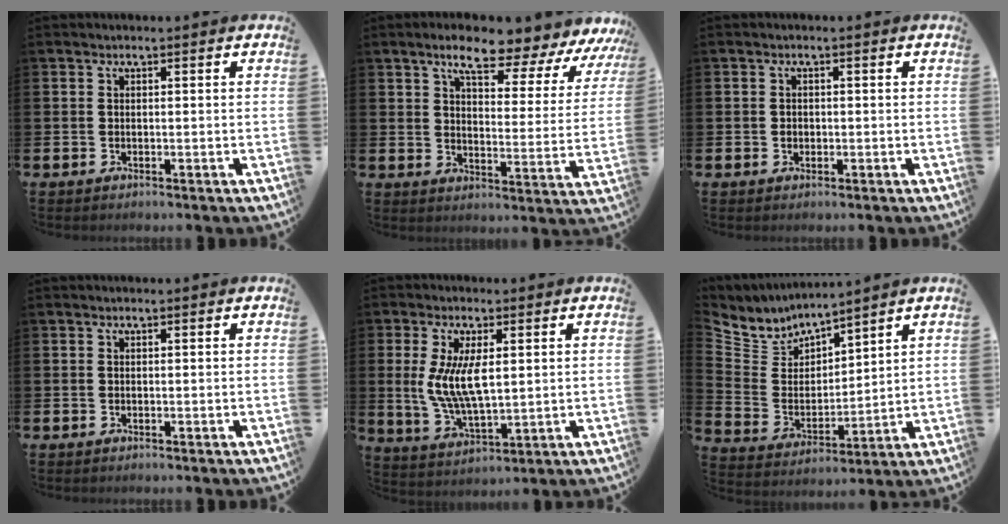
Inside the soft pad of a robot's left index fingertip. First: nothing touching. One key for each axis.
{"total": 9.1, "fx": 7.9, "fy": 2.0, "fz": 4.1, "tx": -0.085, "ty": -0.055, "tz": 0.128}
{"total": 0.9, "fx": 0.1, "fy": 0.8, "fz": 0.3, "tx": 0.004, "ty": 0.001, "tz": -0.003}
{"total": 0.0}
{"total": 7.1, "fx": 1.7, "fy": 3.0, "fz": 6.2, "tx": -0.129, "ty": 0.002, "tz": 0.028}
{"total": 4.7, "fx": 4.4, "fy": 1.5, "fz": -0.8, "tx": -0.026, "ty": -0.049, "tz": 0.074}